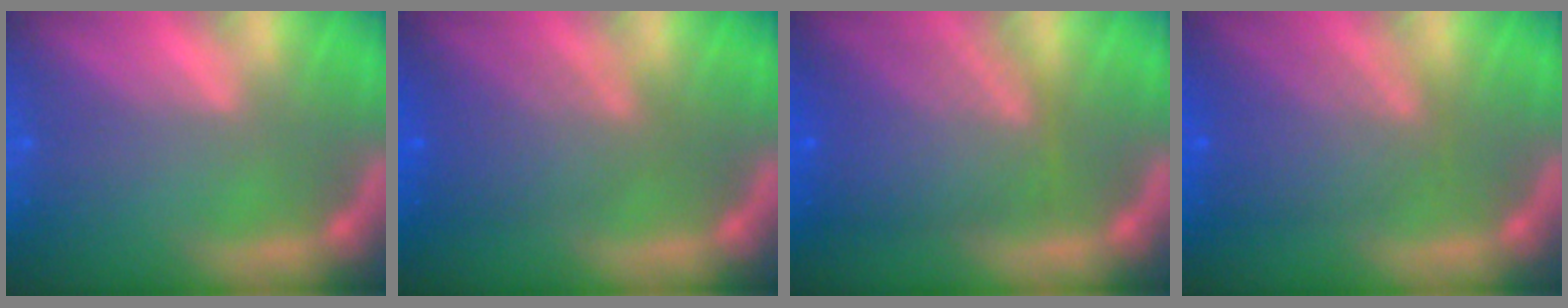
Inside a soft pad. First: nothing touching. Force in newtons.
{"total": 5.1}
{"total": 7.6}
{"total": 5.6}